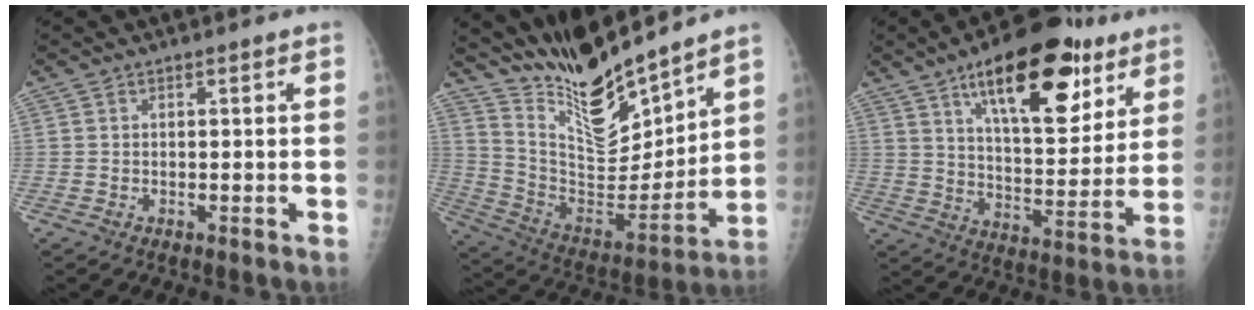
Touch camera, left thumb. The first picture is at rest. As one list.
[{"total": 17.8, "force": [15.7, 3.2, 7.8], "torque": [-0.102, -0.105, 0.295]}, {"total": 22.4, "force": [12.3, 9.1, 16.4], "torque": [-0.206, -0.045, 0.192]}]